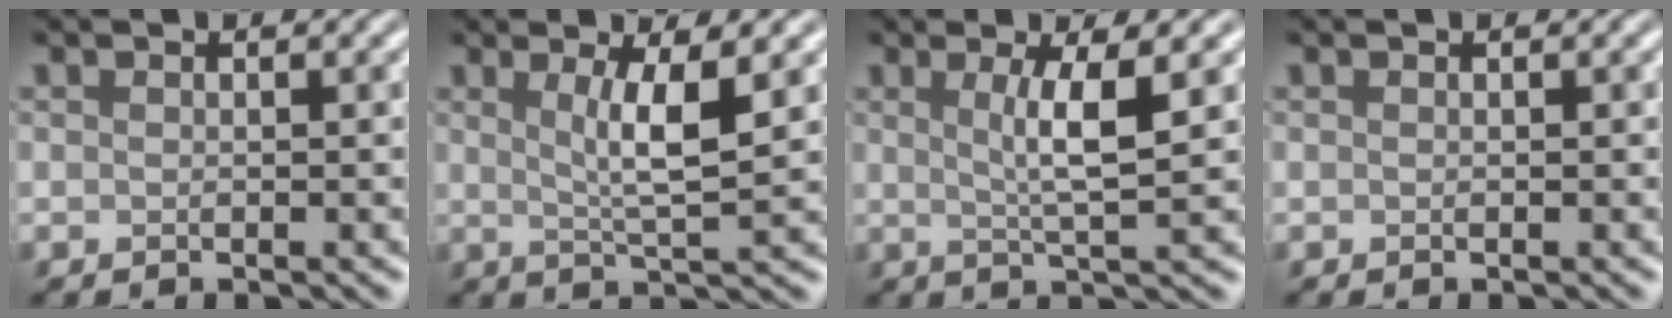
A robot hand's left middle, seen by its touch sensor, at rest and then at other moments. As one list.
[{"total": 4.1, "force": [1.2, 0.8, 3.9], "torque": [-0.067, -0.005, 0.022]}, {"total": 3.9, "force": [1.0, 0.6, 3.7], "torque": [-0.062, -0.002, 0.018]}, {"total": 0.0}]